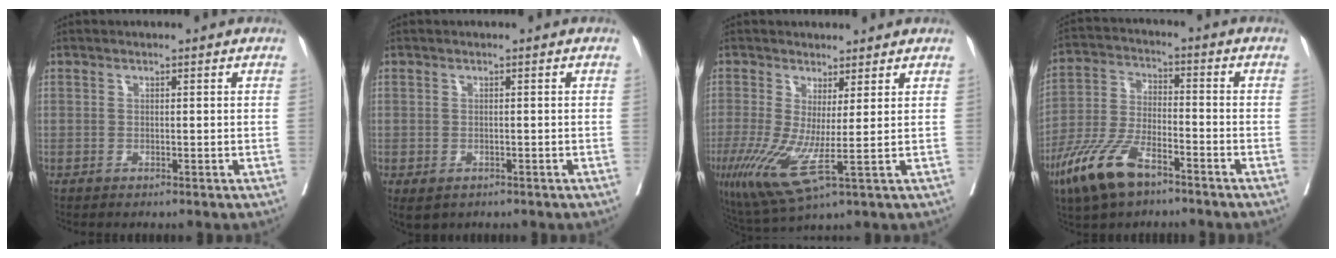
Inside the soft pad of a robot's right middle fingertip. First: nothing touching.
{"total": 2.4, "force": [-1.4, 1.6, 1.2], "torque": [-0.018, -0.004, -0.012]}
{"total": 8.1, "force": [-0.9, 0.6, 8.0], "torque": [-0.167, -0.017, -0.008]}
{"total": 11.3, "force": [-7.2, 3.9, 7.9], "torque": [-0.172, -0.011, -0.140]}